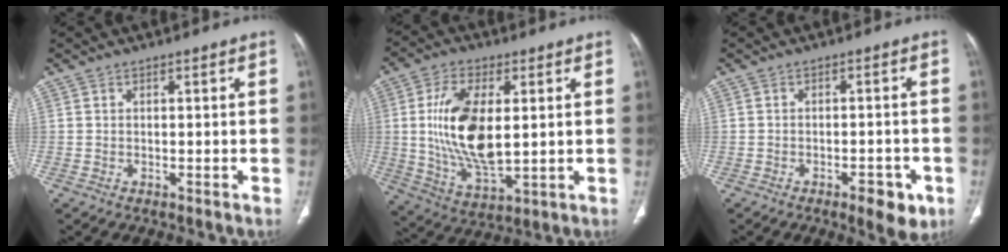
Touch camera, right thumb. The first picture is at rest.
{"total": 15.8, "force": [1.7, 7.7, 13.8], "torque": [-0.262, -0.018, 0.040]}
{"total": 6.2, "force": [-3.2, 2.6, 4.6], "torque": [-0.046, 0.009, -0.039]}